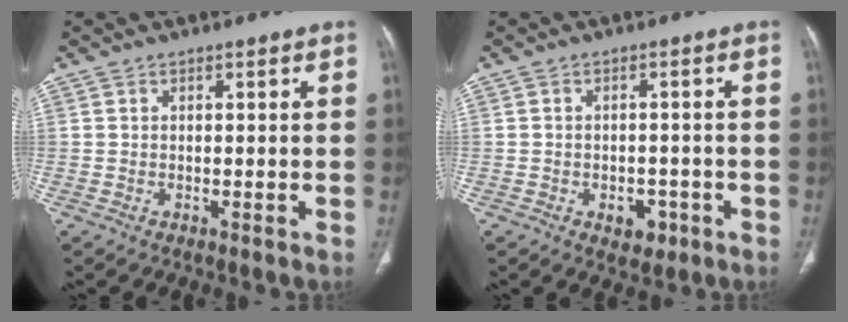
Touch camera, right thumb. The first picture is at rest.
{"total": 4.2, "force": [-1.8, 2.9, 2.4], "torque": [-0.016, 0.009, -0.018]}